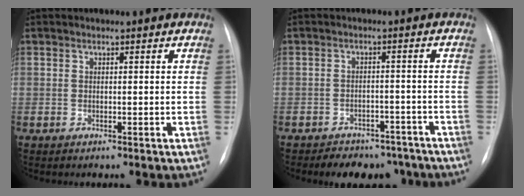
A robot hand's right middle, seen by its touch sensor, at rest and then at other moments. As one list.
[{"total": 8.9, "force": [-7.5, 4.4, 2.0], "torque": [-0.013, 0.011, -0.091]}]